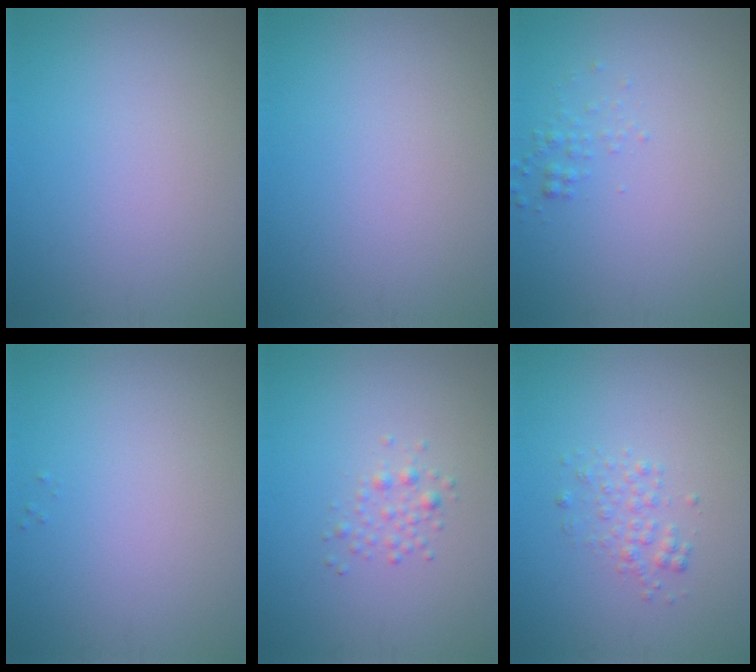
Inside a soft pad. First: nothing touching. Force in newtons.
{"total": 0.0}
{"total": 0.9, "press": 0.9, "slide": 0.0}
{"total": 0.0}
{"total": 1.3, "press": 1.3, "slide": 0.0}
{"total": 1.5, "press": 1.5, "slide": 0.0}